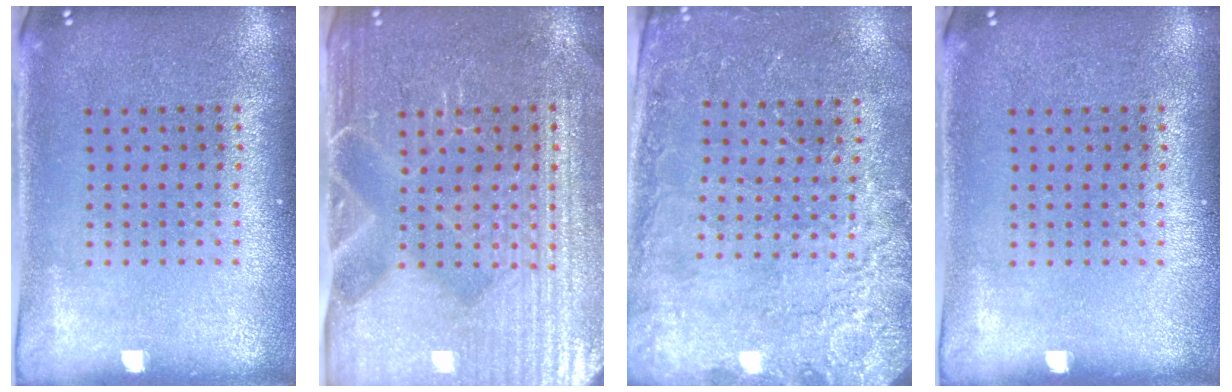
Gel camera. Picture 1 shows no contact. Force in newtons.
{"total": 4.7, "press": 4.5, "slide": 1.5}
{"total": 2.5, "press": 2.5, "slide": 0.5}
{"total": 0.0}